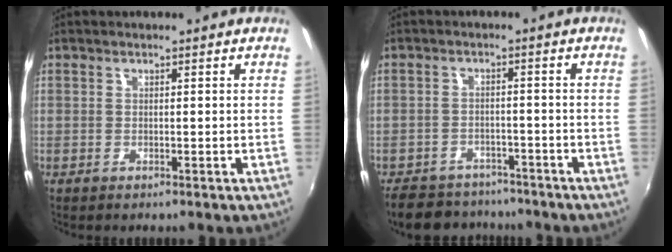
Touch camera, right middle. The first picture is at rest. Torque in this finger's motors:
{"motor_torque": [0.11, -0.19, -0.16, -0.01]}